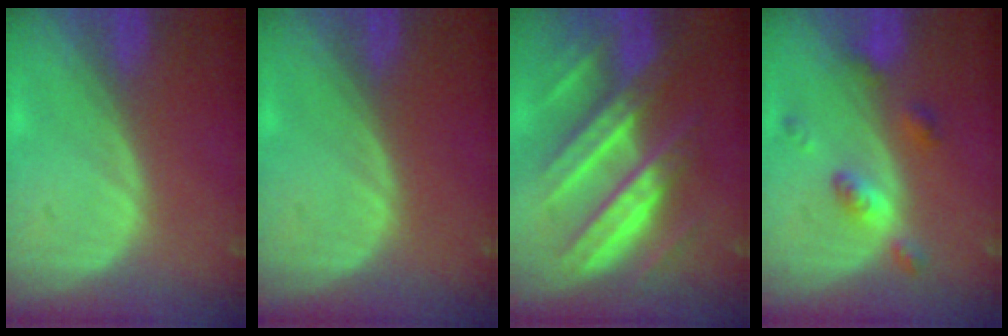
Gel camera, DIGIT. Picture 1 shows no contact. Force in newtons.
{"total": 0.0}
{"total": 11.2, "press": 11.1, "slide": 1.0}
{"total": 5.2, "press": 4.7, "slide": 2.3}